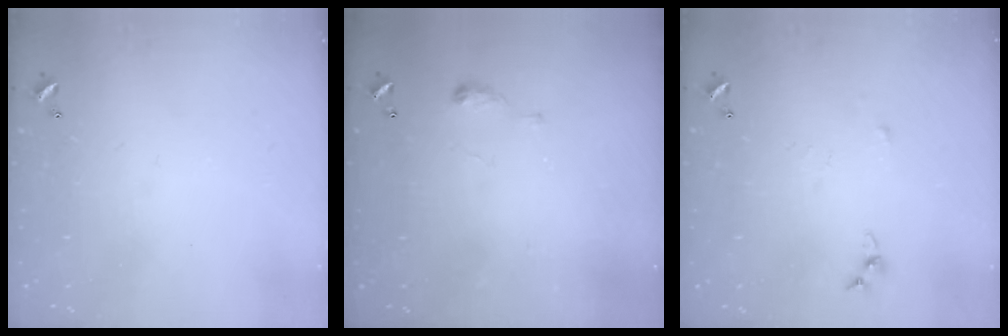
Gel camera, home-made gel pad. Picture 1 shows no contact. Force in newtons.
{"total": 4.8, "press": 4.7, "slide": 0.6}
{"total": 3.7, "press": 3.7, "slide": 0.5}